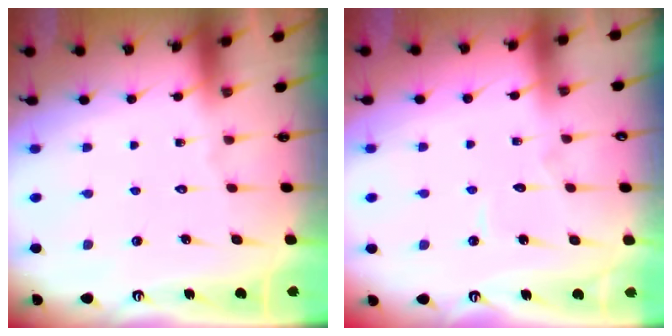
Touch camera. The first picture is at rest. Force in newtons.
{"total": 2.9, "press": 2.9, "slide": 0.2}